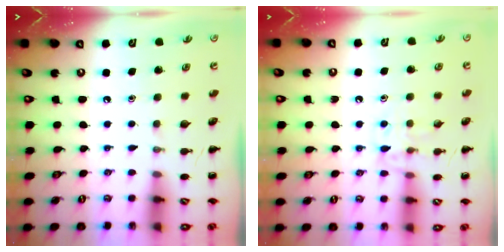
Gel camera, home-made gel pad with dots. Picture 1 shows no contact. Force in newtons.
{"total": 8.4, "press": 8.2, "slide": 1.6}